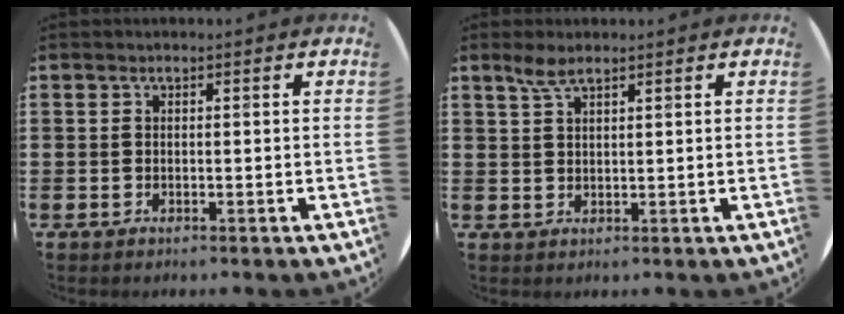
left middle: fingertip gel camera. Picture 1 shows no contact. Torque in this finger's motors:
{"motor_torque": [0.34, -0.20, 0.06, 0.03]}